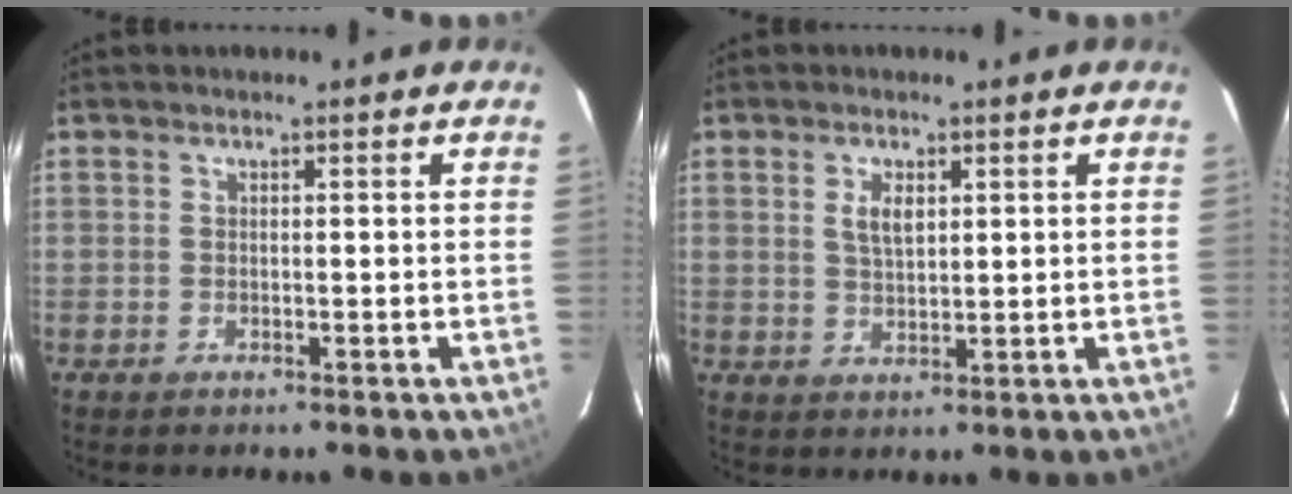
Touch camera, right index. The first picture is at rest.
{"total": 3.9, "force": [1.4, 1.9, 3.1], "torque": [-0.056, 0.002, 0.027]}